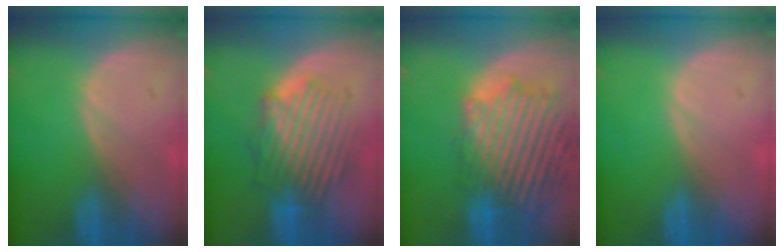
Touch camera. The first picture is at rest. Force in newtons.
{"total": 8.8, "press": 8.4, "slide": 2.7}
{"total": 14.5, "press": 12.3, "slide": 7.6}
{"total": 0.0}